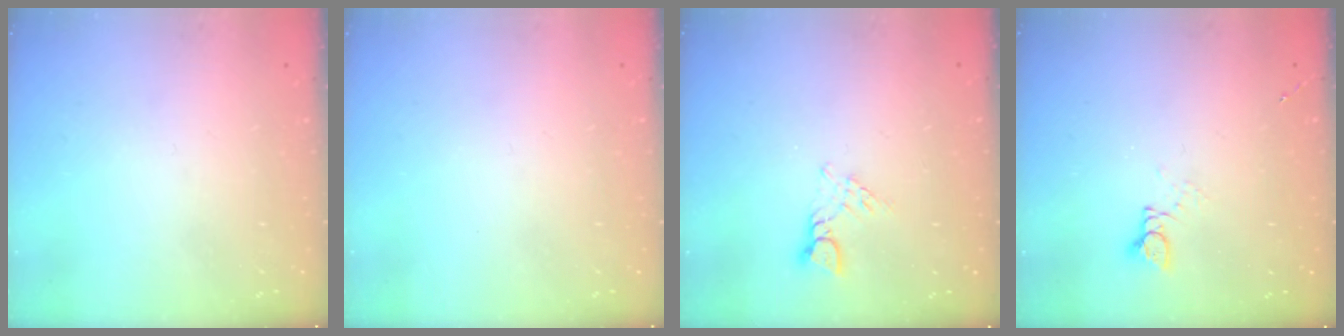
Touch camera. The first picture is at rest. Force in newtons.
{"total": 0.0}
{"total": 2.8, "press": 2.8, "slide": 0.3}
{"total": 2.6, "press": 2.6, "slide": 0.3}